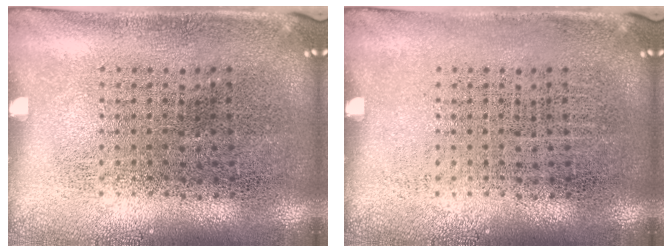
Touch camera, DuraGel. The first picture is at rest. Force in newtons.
{"total": 0.0}